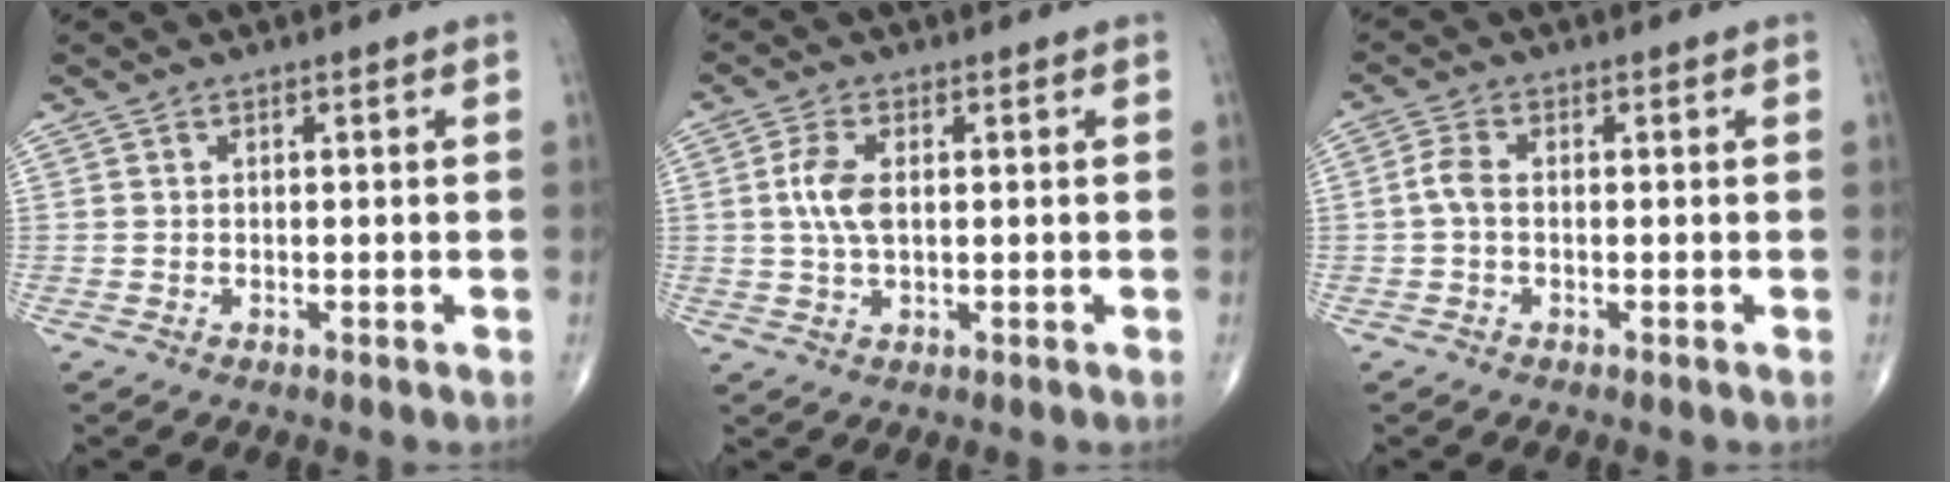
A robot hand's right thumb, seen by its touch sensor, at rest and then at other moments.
{"total": 5.4, "force": [0.6, 2.7, 4.6], "torque": [-0.104, 0.003, 0.010]}
{"total": 2.8, "force": [-0.4, 1.5, 2.4], "torque": [-0.054, 0.007, -0.014]}